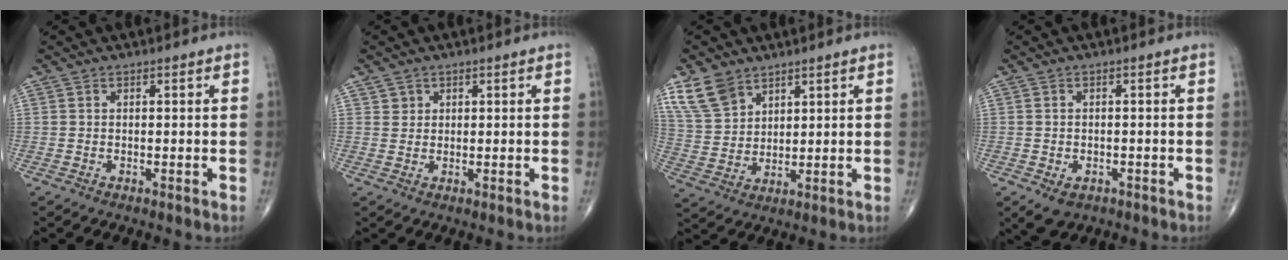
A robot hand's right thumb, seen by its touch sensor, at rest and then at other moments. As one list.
[{"total": 1.6, "force": [0.9, 1.4, 0.1], "torque": [0.015, -0.003, 0.009]}, {"total": 8.6, "force": [5.8, 5.3, 3.4], "torque": [-0.057, -0.019, 0.124]}, {"total": 4.0, "force": [-1.9, 2.8, 2.2], "torque": [-0.032, 0.002, -0.019]}]